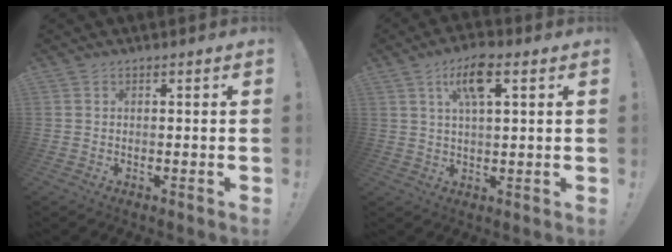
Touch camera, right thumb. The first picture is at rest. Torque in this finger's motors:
{"motor_torque": [-0.33, 0.32, 0.51, 0.66, 0.05]}